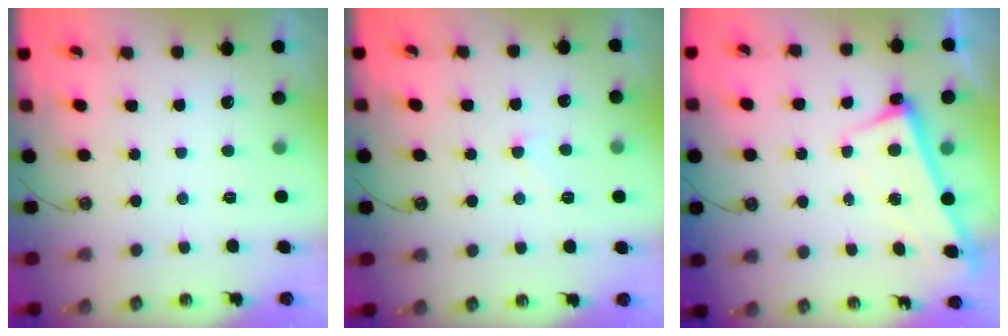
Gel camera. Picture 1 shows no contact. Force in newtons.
{"total": 2.0, "press": 2.0, "slide": 0.4}
{"total": 2.7, "press": 2.7, "slide": 0.4}